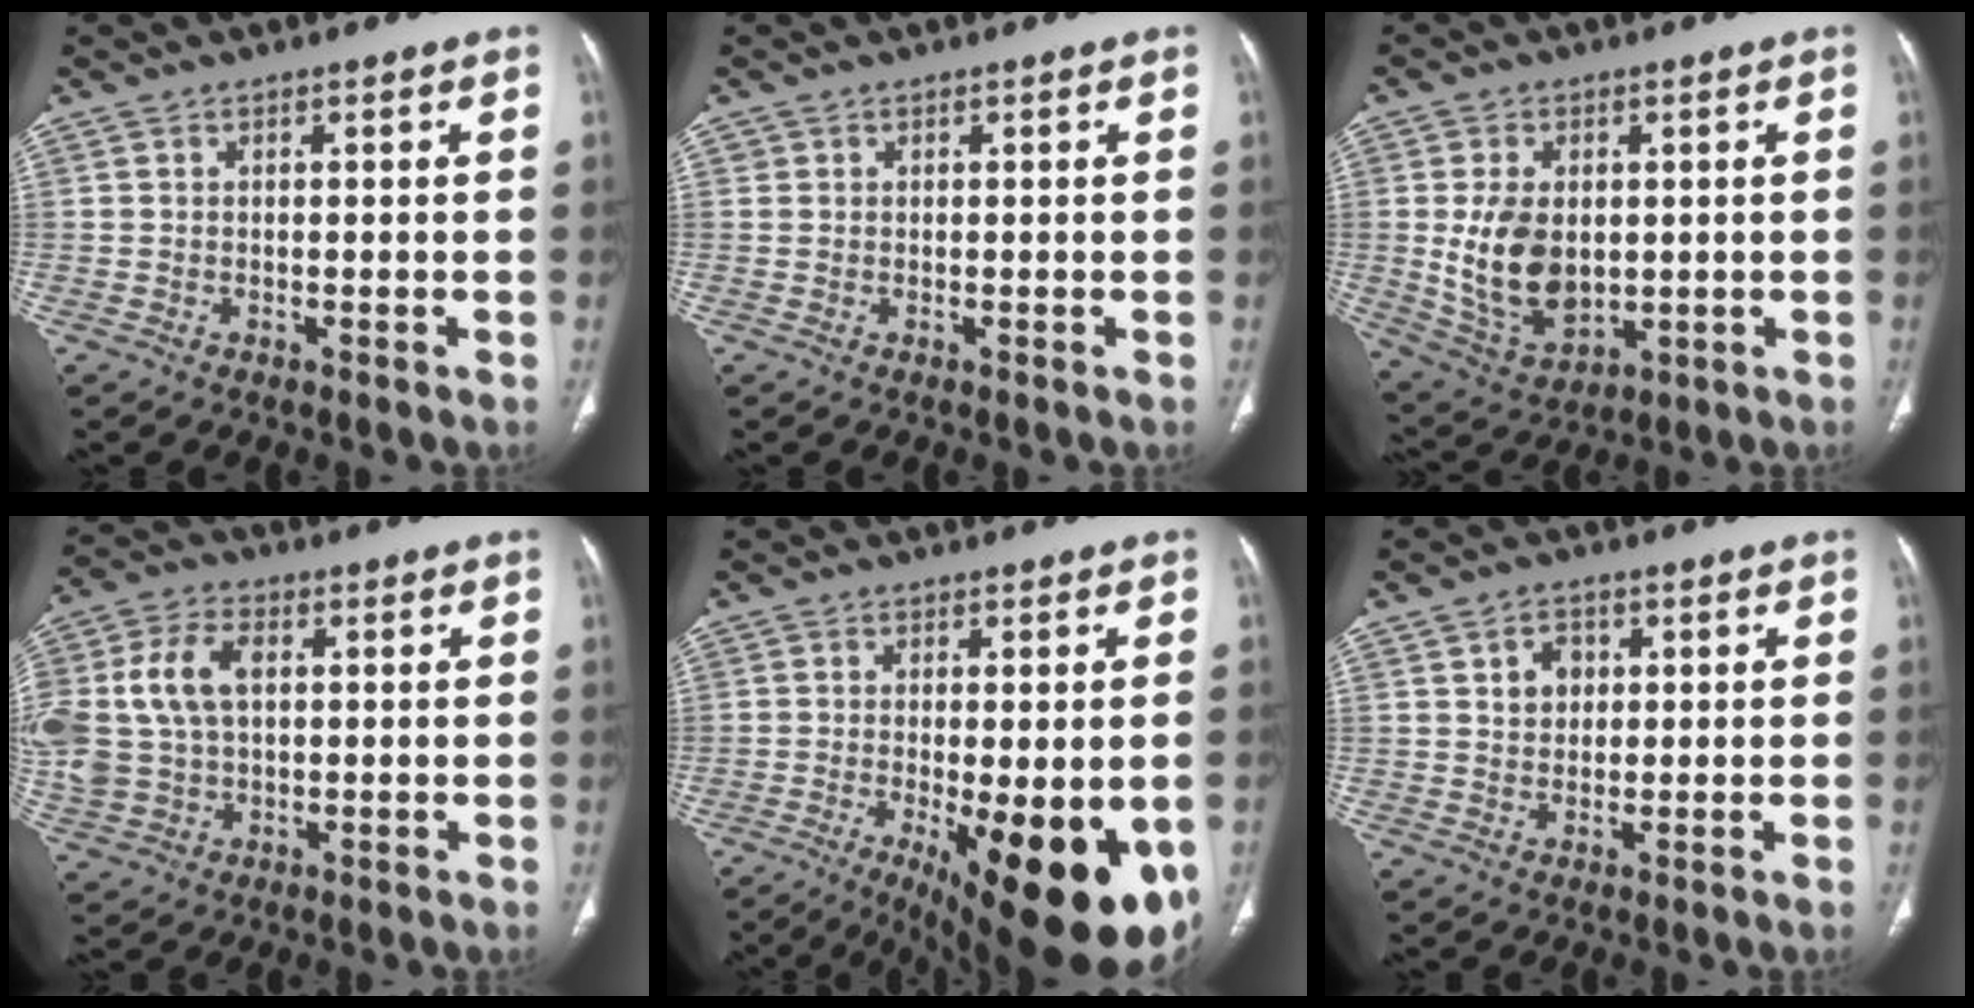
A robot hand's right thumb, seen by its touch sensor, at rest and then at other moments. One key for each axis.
{"total": 0.5, "fx": 0.2, "fy": 0.5, "fz": 0.0, "tx": 0.003, "ty": 0.002, "tz": 0.003}
{"total": 12.3, "fx": 0.4, "fy": 8.2, "fz": 9.2, "tx": -0.151, "ty": -0.011, "tz": 0.030}
{"total": 15.7, "fx": 2.1, "fy": 10.8, "fz": 11.1, "tx": -0.252, "ty": 0.015, "tz": 0.045}
{"total": 21.6, "fx": -7.7, "fy": 7.6, "fz": 18.8, "tx": -0.199, "ty": -0.028, "tz": -0.090}
{"total": 4.2, "fx": 1.2, "fy": 3.3, "fz": 2.2, "tx": -0.016, "ty": -0.003, "tz": 0.020}